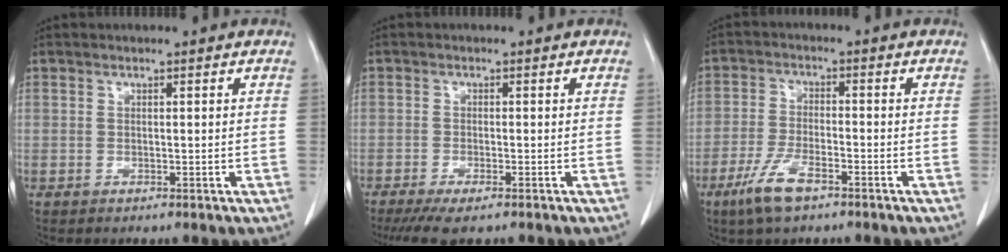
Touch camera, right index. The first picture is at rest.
{"total": 5.8, "force": [-4.4, 0.9, 3.5], "torque": [-0.055, -0.013, -0.070]}
{"total": 6.8, "force": [-4.3, 1.8, 4.9], "torque": [-0.108, -0.009, -0.082]}